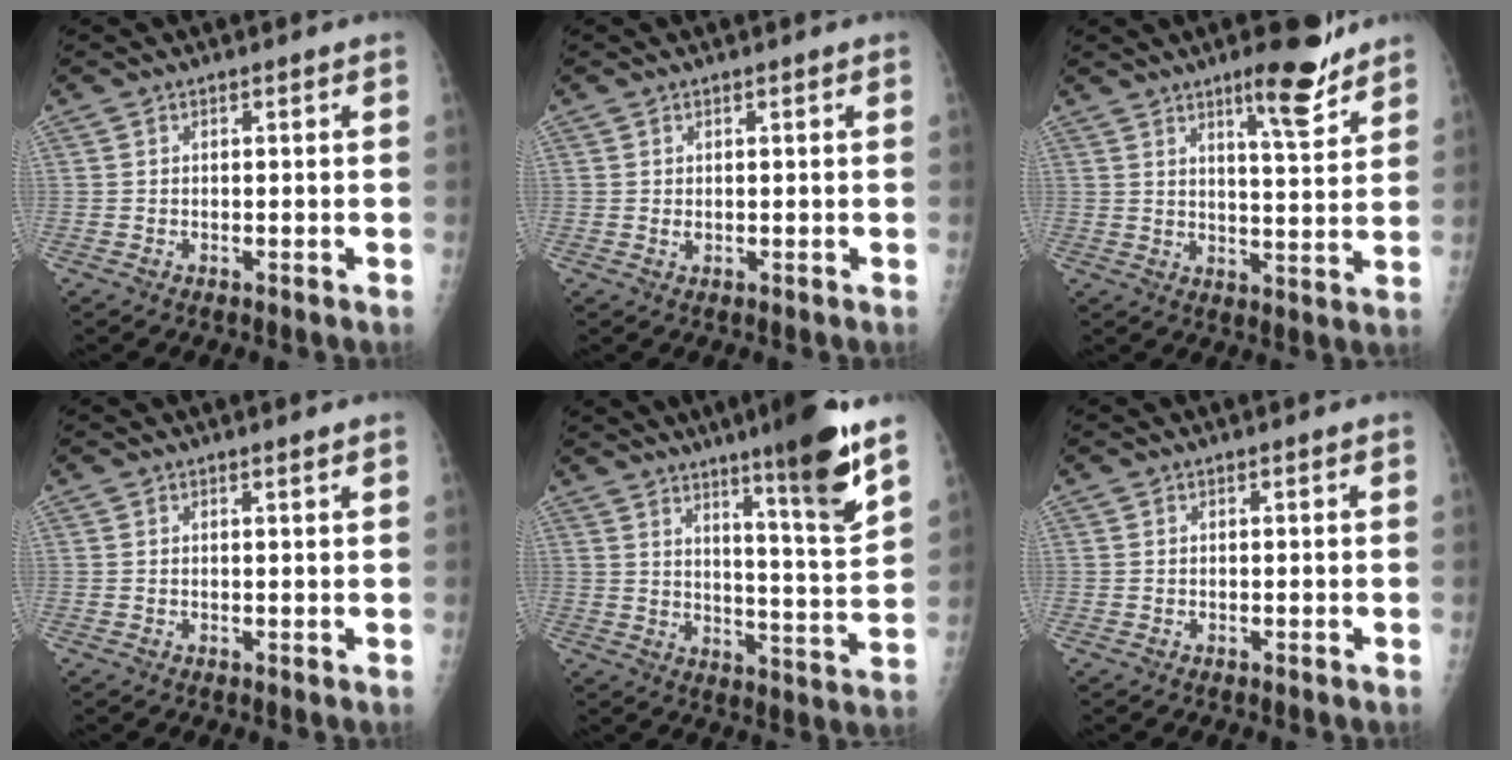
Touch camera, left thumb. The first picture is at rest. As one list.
[{"total": 1.0, "force": [0.5, 0.5, 0.8], "torque": [-0.012, -0.002, 0.012]}, {"total": 9.4, "force": [6.6, 1.8, 6.4], "torque": [-0.082, -0.046, 0.098]}, {"total": 0.9, "force": [0.7, -0.2, 0.6], "torque": [-0.015, -0.006, 0.014]}, {"total": 15.0, "force": [9.4, 0.8, 11.7], "torque": [-0.161, -0.063, 0.144]}, {"total": 0.0}]